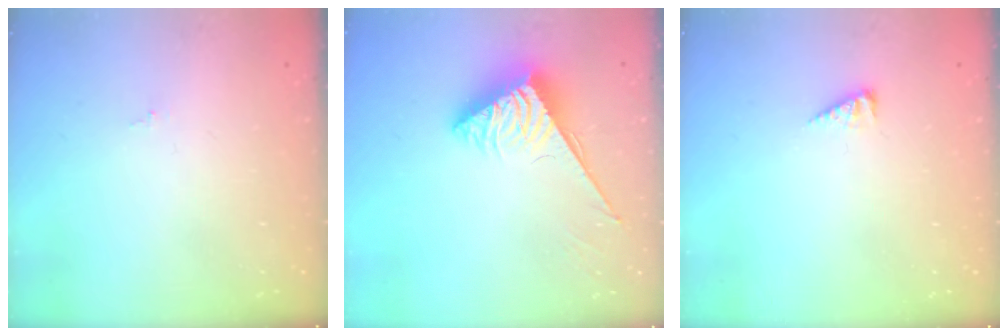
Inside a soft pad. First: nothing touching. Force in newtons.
{"total": 3.7, "press": 3.7, "slide": 0.4}
{"total": 3.0, "press": 2.9, "slide": 0.4}